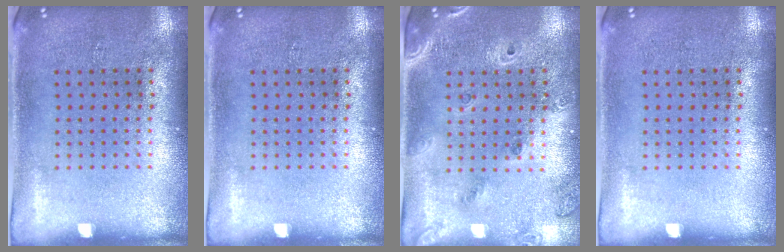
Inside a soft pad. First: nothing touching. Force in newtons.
{"total": 0.0}
{"total": 1.5, "press": 1.4, "slide": 0.6}
{"total": 0.0}